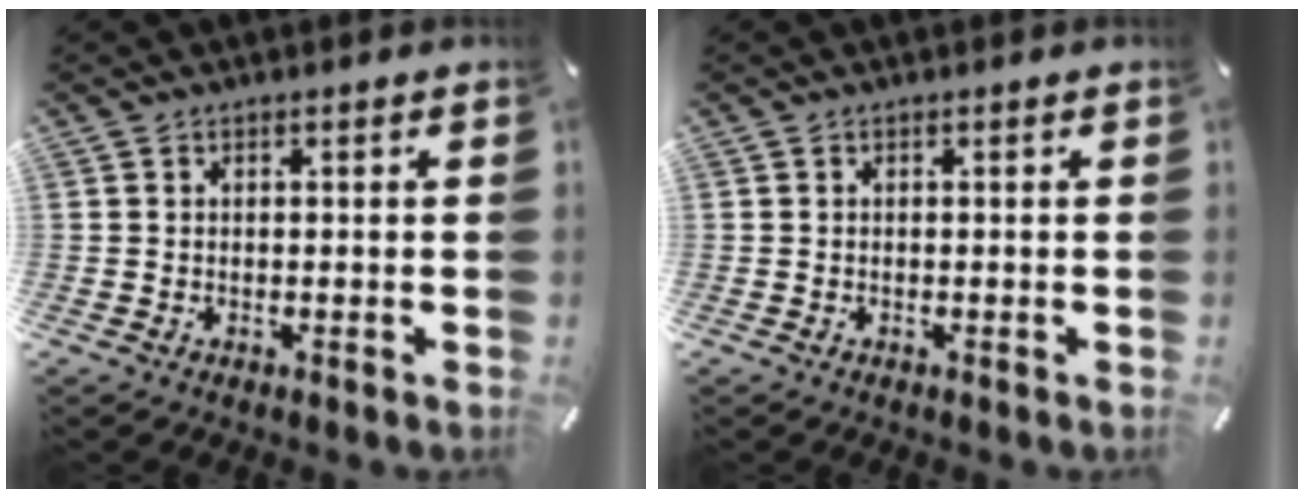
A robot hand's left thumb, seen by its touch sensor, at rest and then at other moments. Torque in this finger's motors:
{"motor_torque": [0.00, 0.00, 0.01, -0.01, 0.00]}